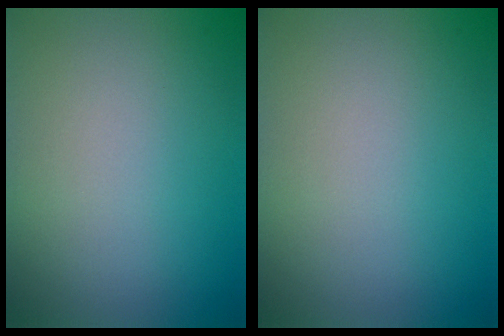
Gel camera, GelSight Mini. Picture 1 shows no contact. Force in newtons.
{"total": 0.0}